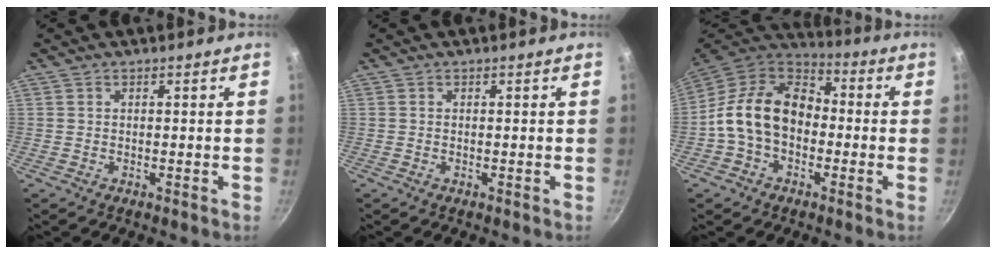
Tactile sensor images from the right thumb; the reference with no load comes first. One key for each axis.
{"total": 0.0}
{"total": 15.7, "fx": -1.2, "fy": 11.3, "fz": 10.8, "tx": -0.156, "ty": 0.041, "tz": -0.041}